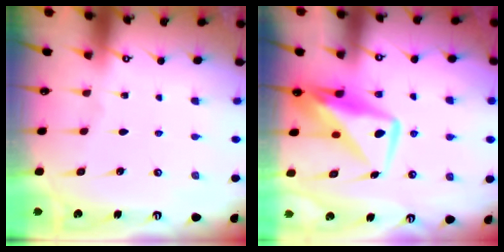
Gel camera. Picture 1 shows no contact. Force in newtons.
{"total": 12.8, "press": 12.8, "slide": 1.0}